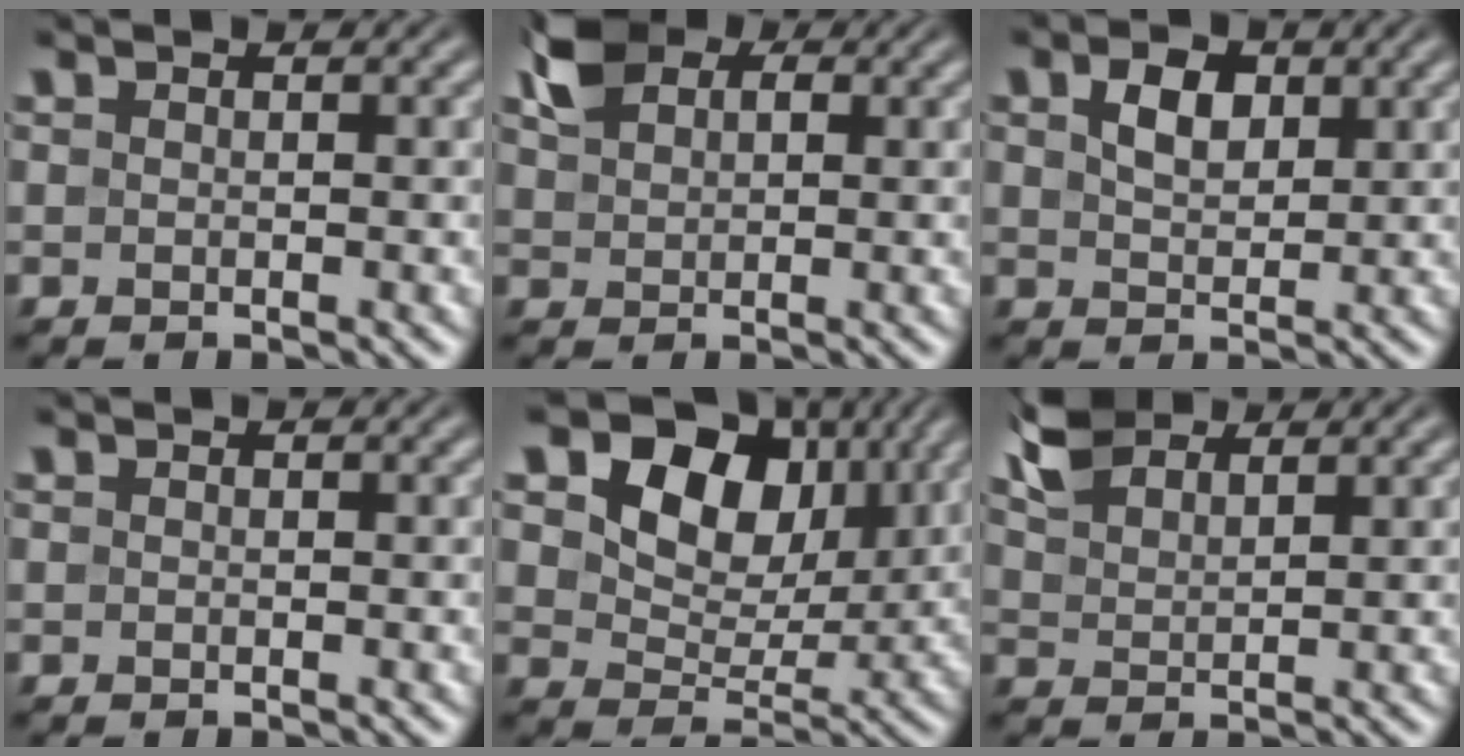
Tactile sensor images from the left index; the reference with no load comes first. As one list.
[{"total": 3.6, "force": [2.0, 2.4, 1.8], "torque": [-0.043, 0.007, 0.037]}, {"total": 3.0, "force": [1.3, 1.9, 1.9], "torque": [-0.043, 0.004, 0.023]}, {"total": 0.0}, {"total": 10.9, "force": [4.8, 7.5, 6.4], "torque": [-0.124, 0.021, 0.075]}, {"total": 4.1, "force": [3.5, 1.5, 1.7], "torque": [-0.047, 0.014, 0.072]}]